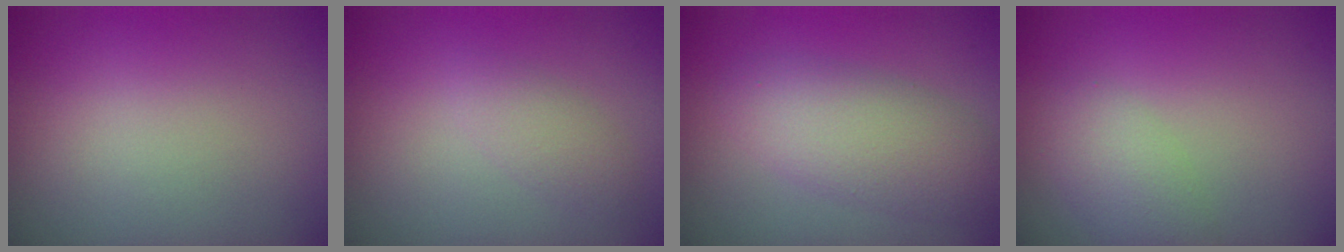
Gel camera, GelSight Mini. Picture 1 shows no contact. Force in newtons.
{"total": 1.8, "press": 1.8, "slide": 0.1}
{"total": 4.9, "press": 4.9, "slide": 0.2}
{"total": 2.6, "press": 2.6, "slide": 0.1}